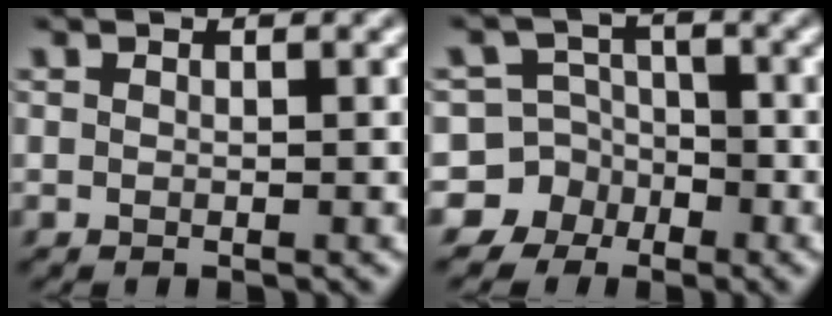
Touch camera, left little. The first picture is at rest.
{"total": 8.0, "force": [-4.1, 6.8, 0.1], "torque": [-0.001, -0.006, -0.089]}